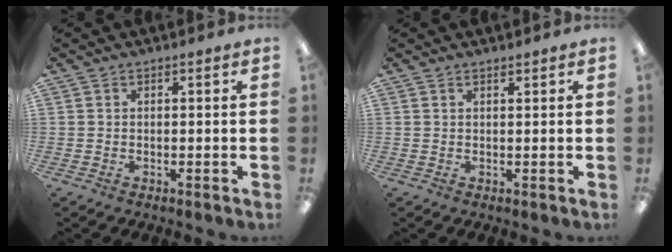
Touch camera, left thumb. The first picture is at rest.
{"total": 0.9, "force": [0.8, 0.1, 0.2], "torque": [-0.006, -0.001, 0.015]}